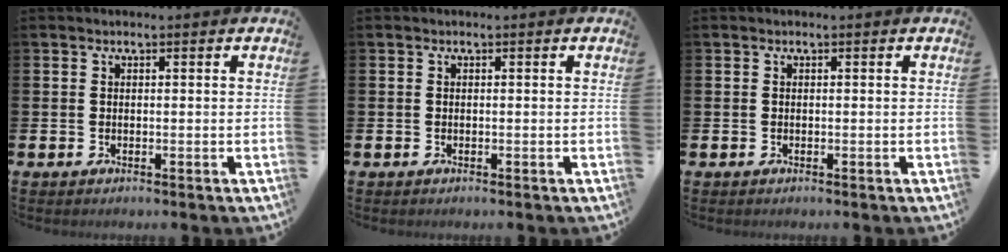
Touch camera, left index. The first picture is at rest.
{"total": 0.0}
{"total": 0.0}